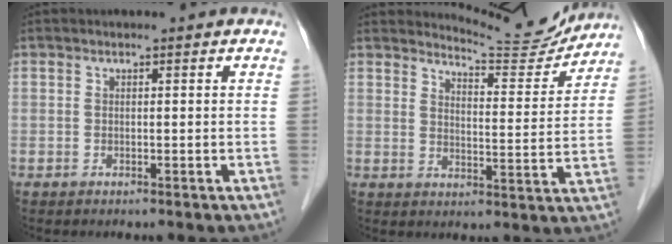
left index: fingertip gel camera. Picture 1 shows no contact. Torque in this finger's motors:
{"motor_torque": [0.18, -0.78, 0.02, 0.00]}